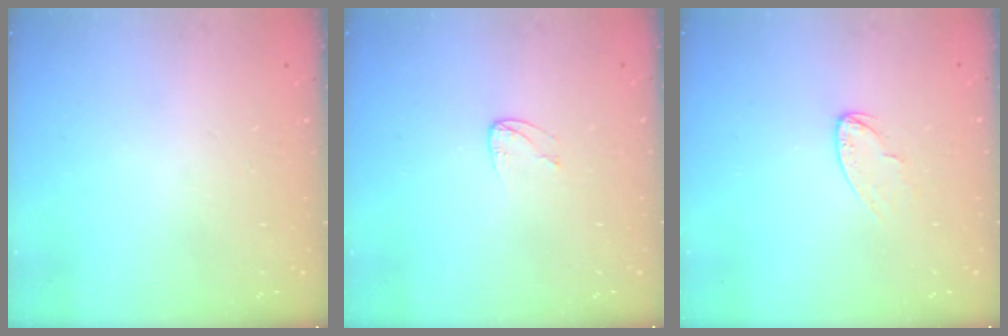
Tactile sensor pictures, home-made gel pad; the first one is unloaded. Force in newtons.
{"total": 3.1, "press": 3.1, "slide": 0.3}
{"total": 5.1, "press": 5.1, "slide": 0.4}